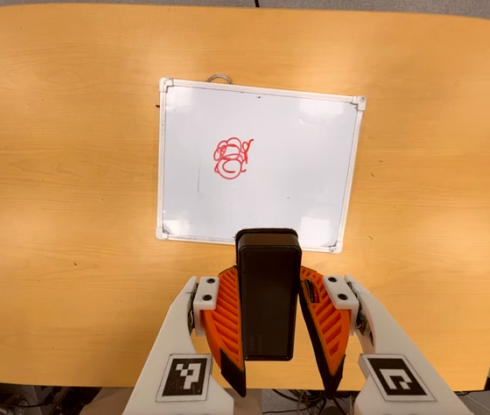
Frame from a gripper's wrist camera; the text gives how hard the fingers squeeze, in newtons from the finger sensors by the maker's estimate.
{"total": 6.0, "left": 4.8, "right": 7.2}